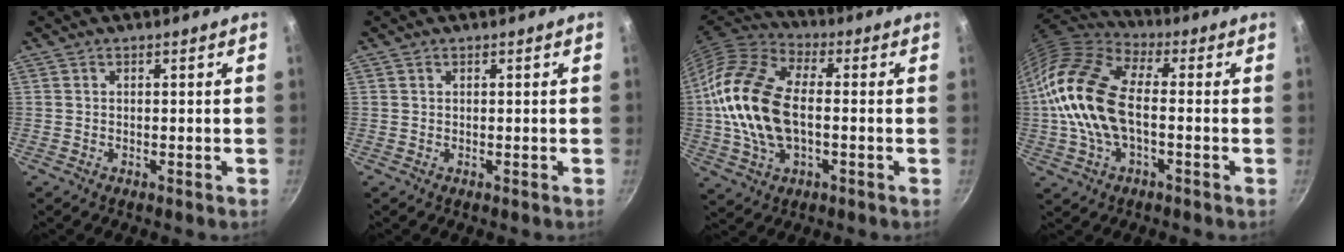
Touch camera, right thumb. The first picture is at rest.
{"total": 0.0}
{"total": 18.2, "force": [-0.7, 10.7, 14.8], "torque": [-0.282, 0.029, -0.025]}
{"total": 17.6, "force": [-0.8, 9.7, 14.7], "torque": [-0.274, 0.031, -0.027]}